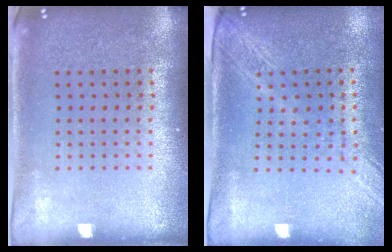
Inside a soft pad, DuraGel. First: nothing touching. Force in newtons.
{"total": 2.1, "press": 1.7, "slide": 1.2}